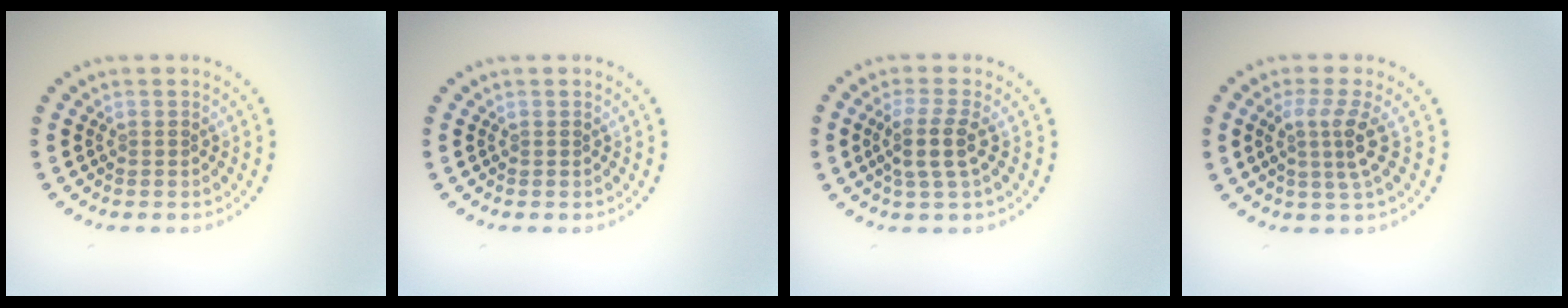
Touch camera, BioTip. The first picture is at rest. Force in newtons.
{"total": 0.0}
{"total": 2.7, "press": 2.3, "slide": 1.5}
{"total": 3.0, "press": 2.1, "slide": 2.1}